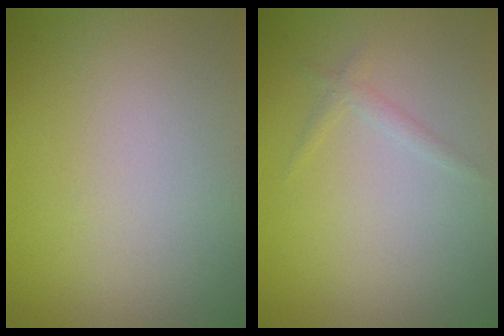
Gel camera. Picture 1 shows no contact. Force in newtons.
{"total": 0.9, "press": 0.9, "slide": 0.1}